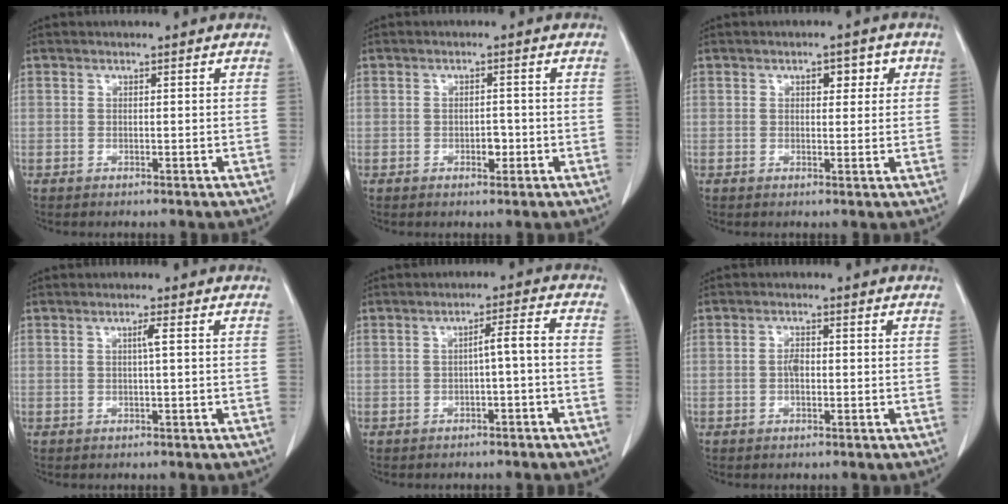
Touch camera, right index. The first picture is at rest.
{"total": 1.9, "force": [-0.7, 1.1, 1.5], "torque": [-0.020, 0.003, -0.007]}
{"total": 3.4, "force": [1.3, 1.8, 2.6], "torque": [-0.027, 0.011, 0.015]}
{"total": 1.3, "force": [0.2, -0.3, 1.3], "torque": [-0.022, 0.002, 0.002]}
{"total": 3.3, "force": [-1.1, 0.1, 3.2], "torque": [-0.045, 0.015, -0.016]}
{"total": 1.8, "force": [-0.2, 0.8, 1.6], "torque": [-0.029, 0.003, -0.005]}